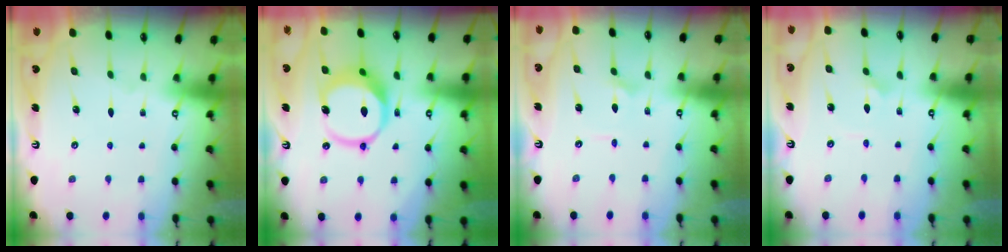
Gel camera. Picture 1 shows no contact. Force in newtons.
{"total": 13.0, "press": 12.9, "slide": 1.9}
{"total": 2.2, "press": 2.2, "slide": 0.2}
{"total": 2.4, "press": 2.4, "slide": 0.2}